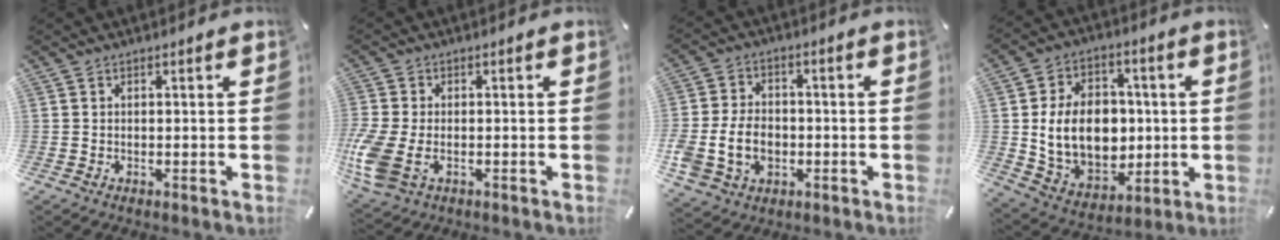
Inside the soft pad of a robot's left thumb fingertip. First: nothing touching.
{"total": 9.0, "force": [-2.5, 5.6, 6.6], "torque": [-0.164, -0.009, -0.043]}
{"total": 10.5, "force": [-1.9, 8.4, 6.1], "torque": [-0.141, 0.013, -0.030]}
{"total": 15.9, "force": [0.2, 12.7, 9.5], "torque": [-0.186, 0.004, 0.017]}